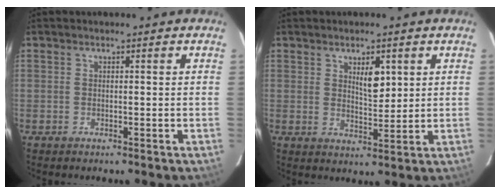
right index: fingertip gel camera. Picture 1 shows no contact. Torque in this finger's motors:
{"motor_torque": [0.49, 0.48, 0.04, 0.05]}